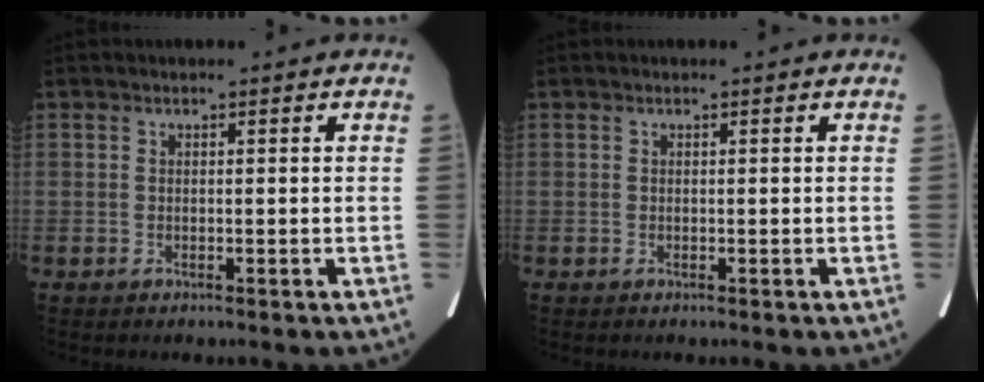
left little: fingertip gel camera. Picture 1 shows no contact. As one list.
[{"total": 0.0}]